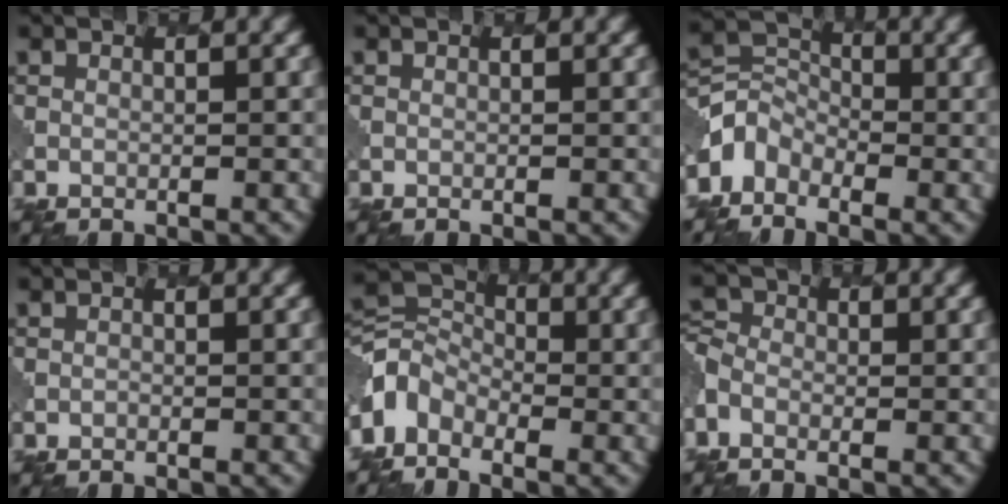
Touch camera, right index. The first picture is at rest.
{"total": 0.0}
{"total": 3.1, "force": [-2.1, 2.2, 0.7], "torque": [-0.014, 0.002, -0.056]}
{"total": 0.0}
{"total": 4.4, "force": [-2.5, 3.1, 2.0], "torque": [-0.040, 0.003, -0.068]}
{"total": 2.4, "force": [-1.1, 1.8, 1.2], "torque": [-0.027, 0.000, -0.029]}